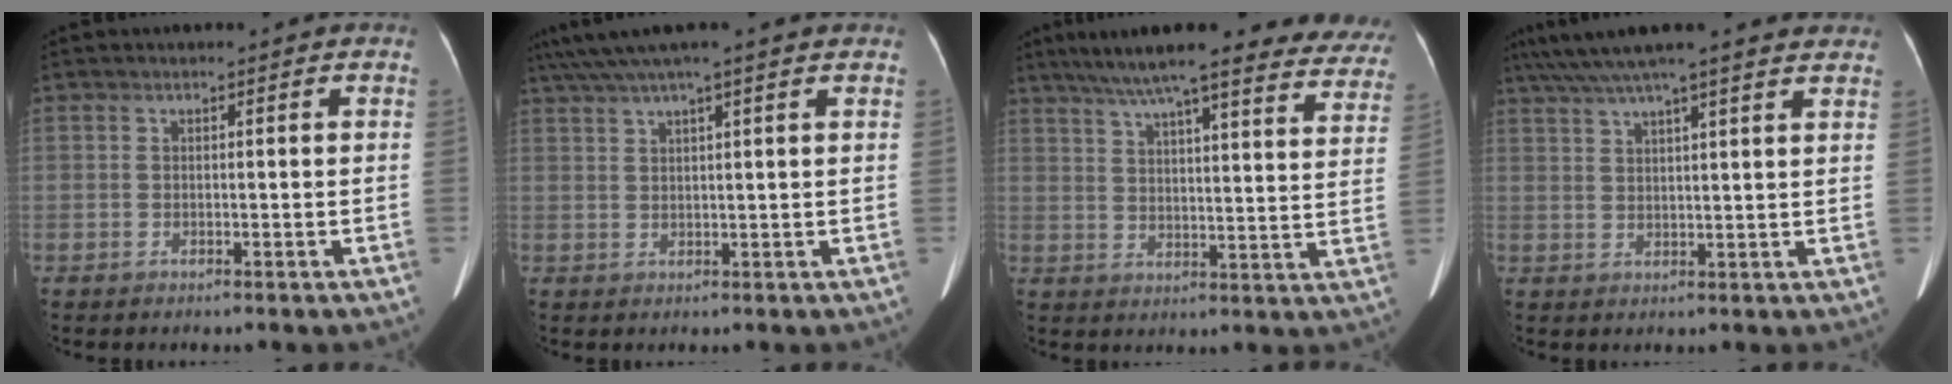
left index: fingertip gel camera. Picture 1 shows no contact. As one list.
[{"total": 9.3, "force": [7.4, -0.3, 5.7], "torque": [-0.107, 0.043, 0.109]}, {"total": 27.6, "force": [24.0, 4.5, 12.8], "torque": [-0.202, -0.016, 0.293]}, {"total": 17.1, "force": [14.8, 1.3, 8.4], "torque": [-0.148, 0.048, 0.202]}]